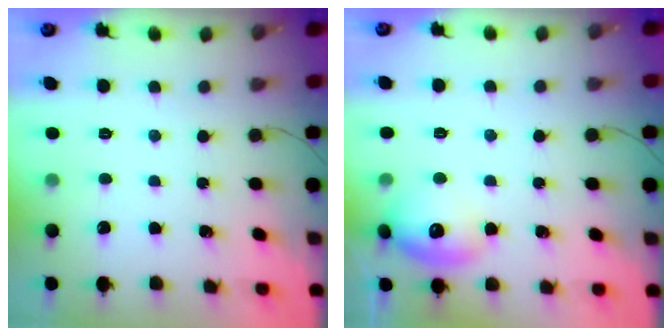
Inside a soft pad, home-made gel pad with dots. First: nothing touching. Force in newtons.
{"total": 12.9, "press": 12.9, "slide": 1.2}